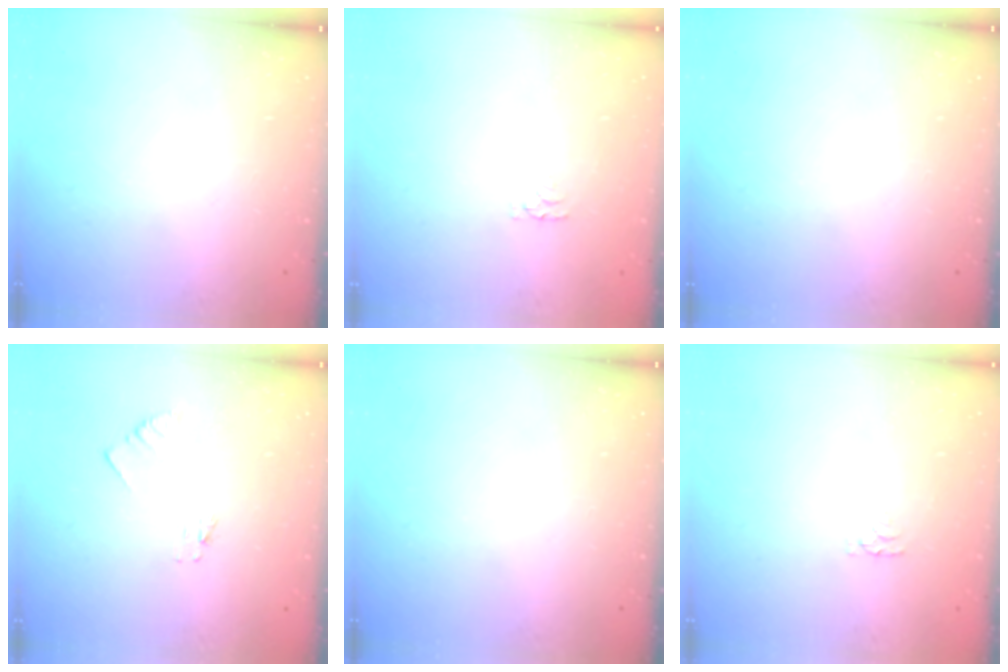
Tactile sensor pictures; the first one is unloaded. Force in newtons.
{"total": 2.6, "press": 2.6, "slide": 0.4}
{"total": 0.0}
{"total": 0.0}
{"total": 0.0}
{"total": 2.6, "press": 2.6, "slide": 0.4}